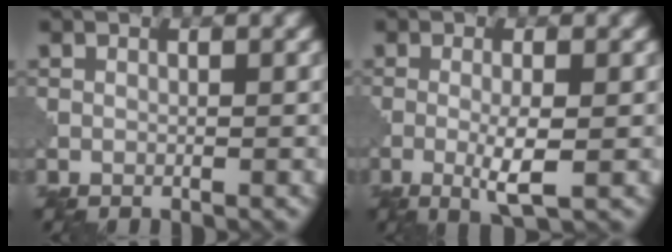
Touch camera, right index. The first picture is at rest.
{"total": 3.5, "force": [-0.7, 0.6, 3.4], "torque": [-0.064, -0.007, -0.014]}